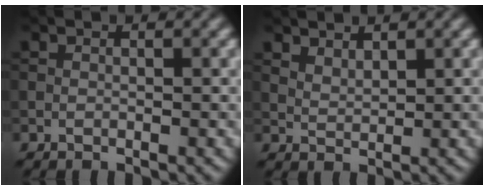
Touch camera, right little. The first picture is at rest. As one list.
[{"total": 1.9, "force": [1.6, 0.7, 0.7], "torque": [-0.017, -0.002, 0.036]}]